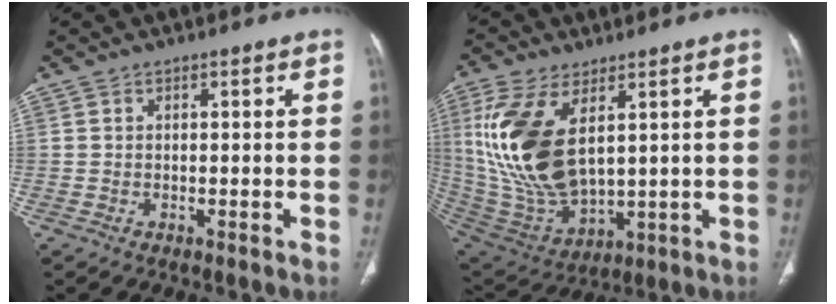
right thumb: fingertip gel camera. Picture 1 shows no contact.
{"total": 19.0, "force": [5.2, 9.6, 15.5], "torque": [-0.323, -0.025, 0.117]}